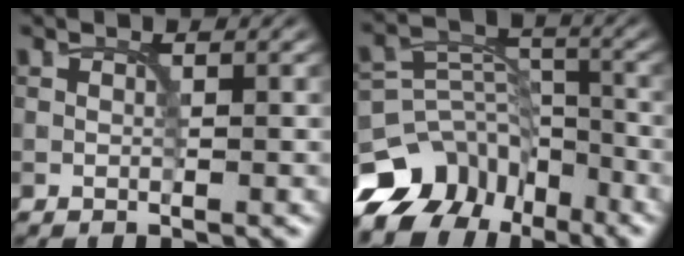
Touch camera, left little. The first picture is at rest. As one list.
[{"total": 10.5, "force": [-7.4, 6.7, 3.2], "torque": [-0.051, 0.018, -0.130]}]